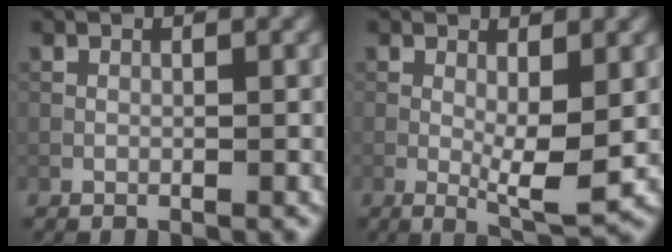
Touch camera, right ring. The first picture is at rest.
{"total": 4.3, "force": [-0.1, 1.0, 4.2], "torque": [-0.071, -0.009, -0.001]}